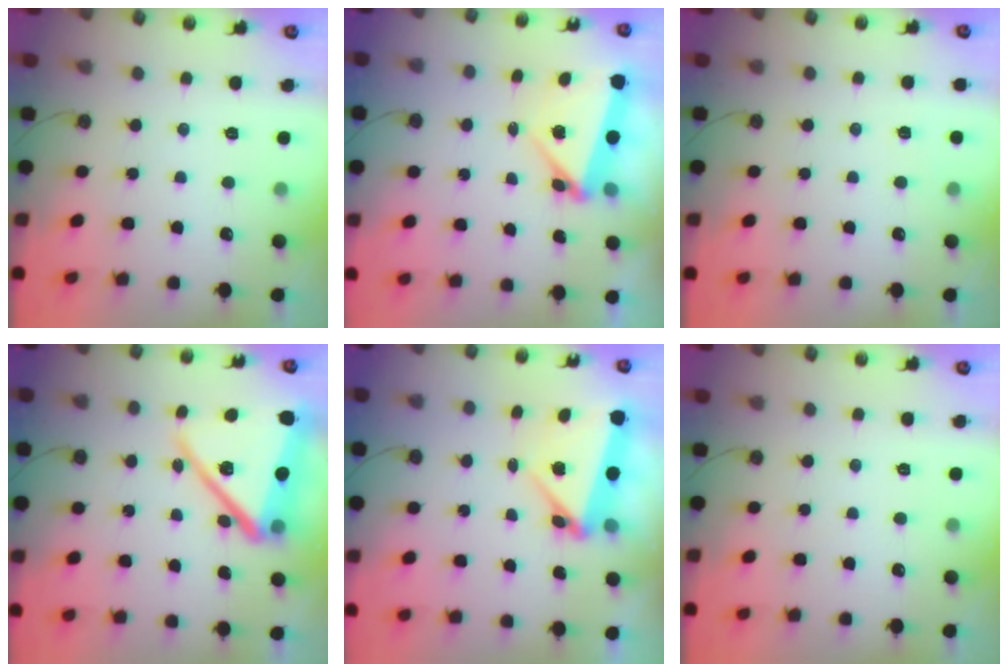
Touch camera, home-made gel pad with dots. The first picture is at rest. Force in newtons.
{"total": 5.6, "press": 5.6, "slide": 0.8}
{"total": 2.6, "press": 1.9, "slide": 1.8}
{"total": 20.8, "press": 20.6, "slide": 2.7}
{"total": 10.8, "press": 4.7, "slide": 9.7}
{"total": 0.0}